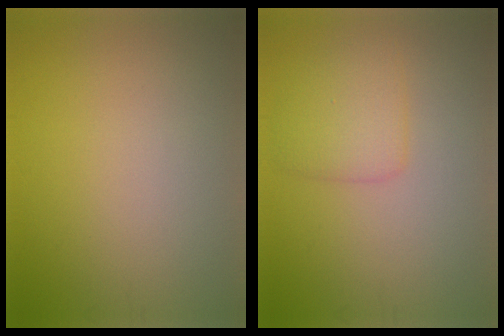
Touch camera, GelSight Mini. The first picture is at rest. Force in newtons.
{"total": 2.8, "press": 2.8, "slide": 0.2}